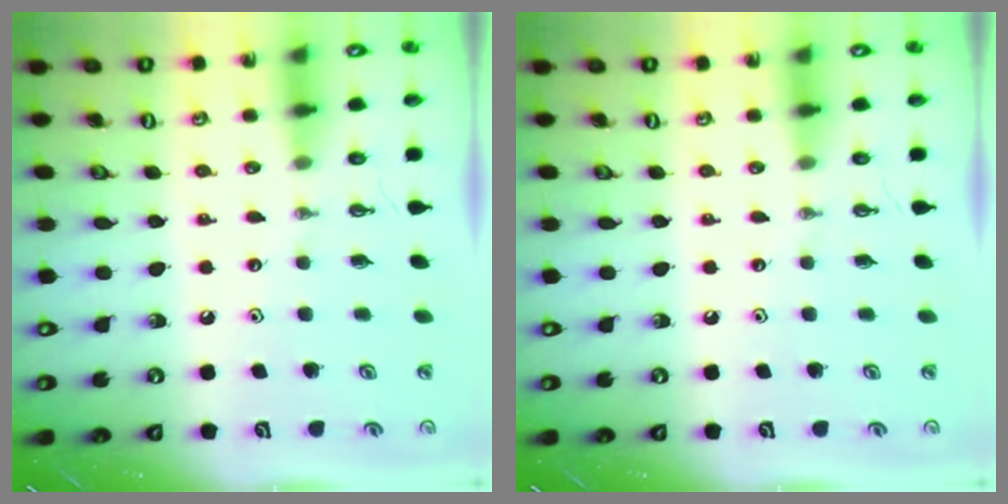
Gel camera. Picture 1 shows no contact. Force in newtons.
{"total": 0.0}